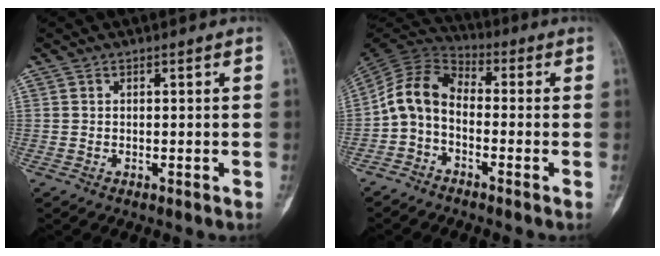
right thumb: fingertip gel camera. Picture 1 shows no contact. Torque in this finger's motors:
{"motor_torque": [0.02, 0.02, 0.65, -0.61, 0.04]}